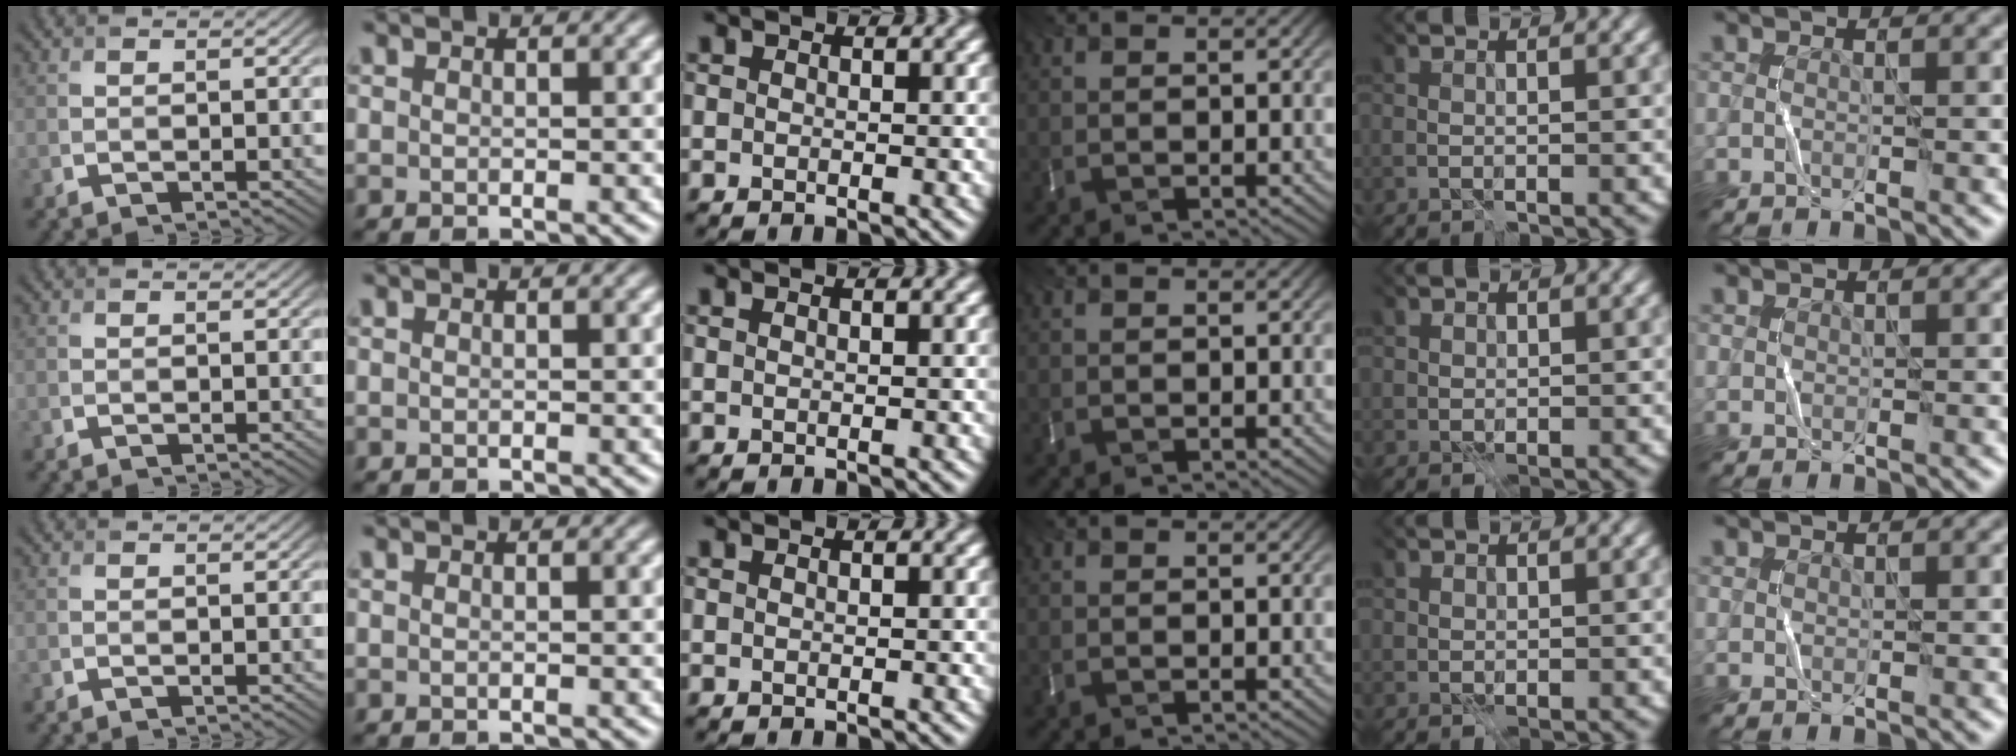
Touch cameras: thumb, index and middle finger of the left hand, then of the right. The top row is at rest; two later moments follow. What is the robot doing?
{"motion": "fold", "object": "bubble wrap"}